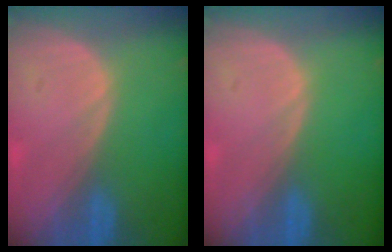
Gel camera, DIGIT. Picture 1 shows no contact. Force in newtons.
{"total": 0.0}